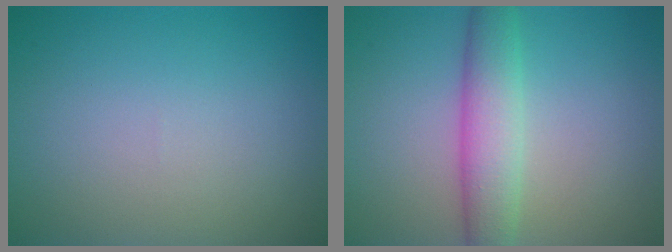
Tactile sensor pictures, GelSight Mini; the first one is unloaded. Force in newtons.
{"total": 4.6, "press": 4.6, "slide": 0.1}